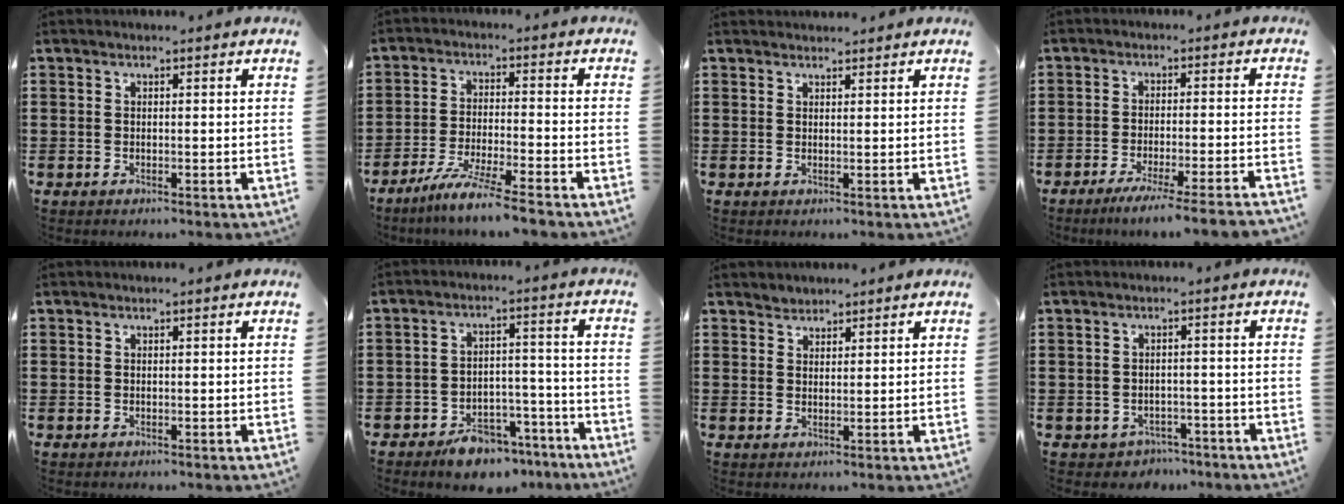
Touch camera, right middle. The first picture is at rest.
{"total": 6.8, "force": [-5.9, -0.6, 3.4], "torque": [-0.069, -0.018, -0.113]}
{"total": 1.3, "force": [1.3, -0.1, 0.0], "torque": [-0.002, -0.002, 0.026]}
{"total": 4.7, "force": [-4.0, -0.6, 2.3], "torque": [-0.034, -0.013, -0.072]}
{"total": 0.0}
{"total": 6.4, "force": [-5.7, 2.3, 1.9], "torque": [-0.031, 0.024, -0.108]}
{"total": 1.7, "force": [1.6, 0.2, -0.5], "torque": [0.004, 0.003, 0.033]}
{"total": 1.8, "force": [-1.6, 0.8, -0.1], "torque": [-0.007, 0.001, -0.038]}